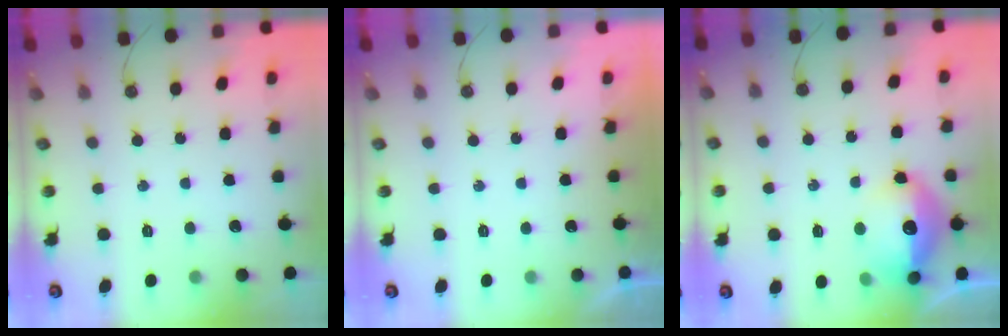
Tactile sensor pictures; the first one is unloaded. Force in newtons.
{"total": 0.0}
{"total": 14.7, "press": 14.7, "slide": 1.3}